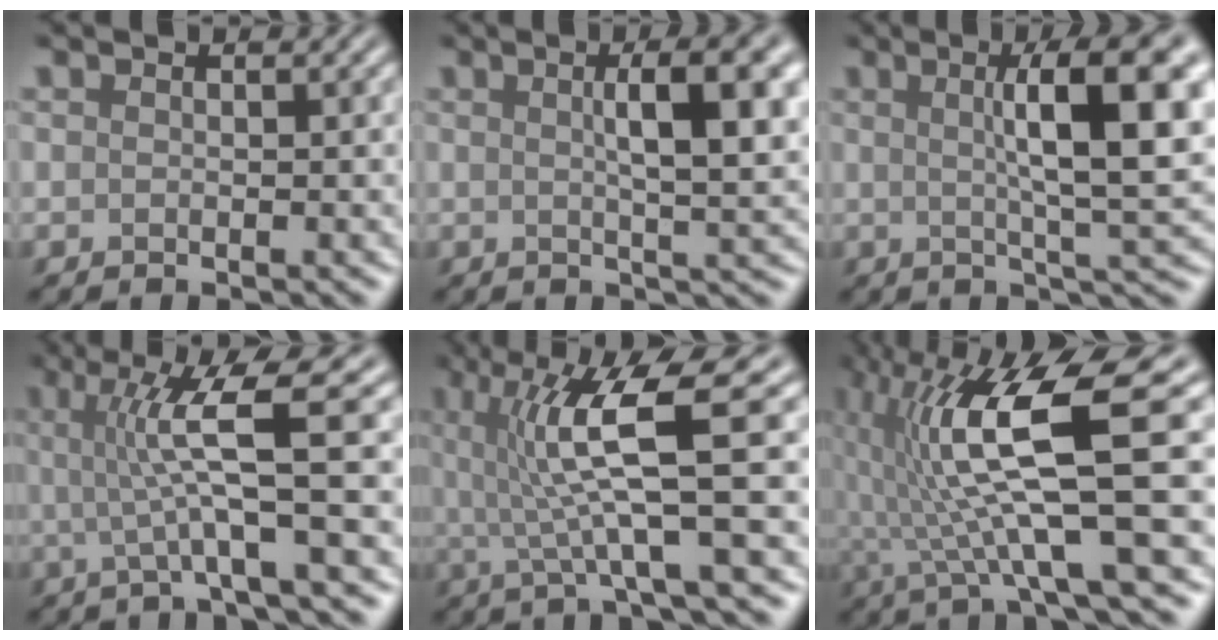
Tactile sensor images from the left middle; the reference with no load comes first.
{"total": 6.7, "force": [1.5, 1.6, 6.4], "torque": [-0.072, 0.014, 0.025]}
{"total": 9.5, "force": [2.0, 1.8, 9.2], "torque": [-0.110, 0.011, 0.034]}
{"total": 6.1, "force": [0.6, 0.6, 6.0], "torque": [-0.113, 0.005, 0.016]}
{"total": 7.2, "force": [0.9, 1.0, 7.1], "torque": [-0.135, 0.002, 0.024]}
{"total": 10.8, "force": [1.0, 2.2, 10.5], "torque": [-0.187, 0.007, 0.026]}